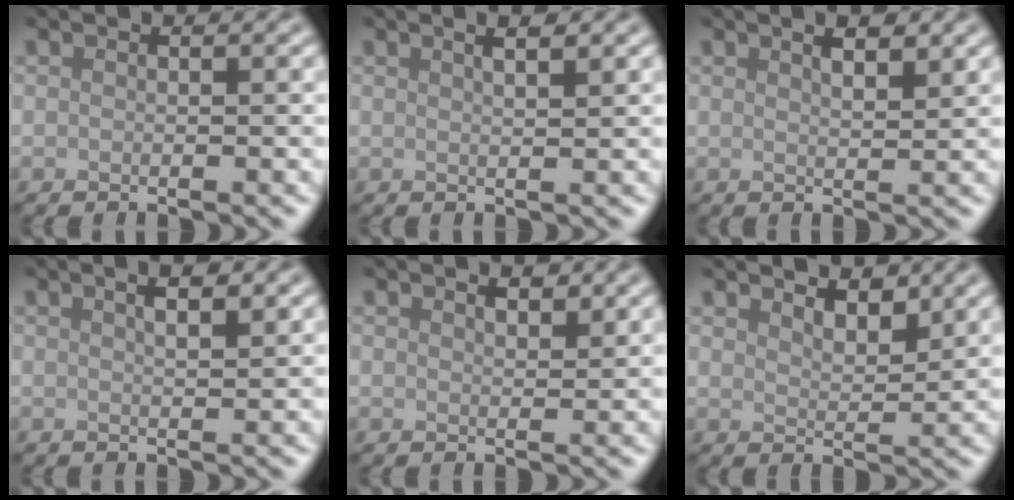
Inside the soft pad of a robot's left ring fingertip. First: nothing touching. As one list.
[{"total": 2.5, "force": [1.4, 0.9, 1.9], "torque": [-0.007, 0.007, -0.001]}, {"total": 2.6, "force": [1.7, 0.8, 1.9], "torque": [-0.016, 0.006, 0.016]}, {"total": 2.7, "force": [1.5, 0.9, 2.1], "torque": [-0.010, 0.007, 0.005]}, {"total": 1.4, "force": [1.1, 0.4, 0.7], "torque": [-0.011, -0.001, 0.021]}, {"total": 2.6, "force": [2.4, 0.5, 0.8], "torque": [-0.014, -0.001, 0.035]}]